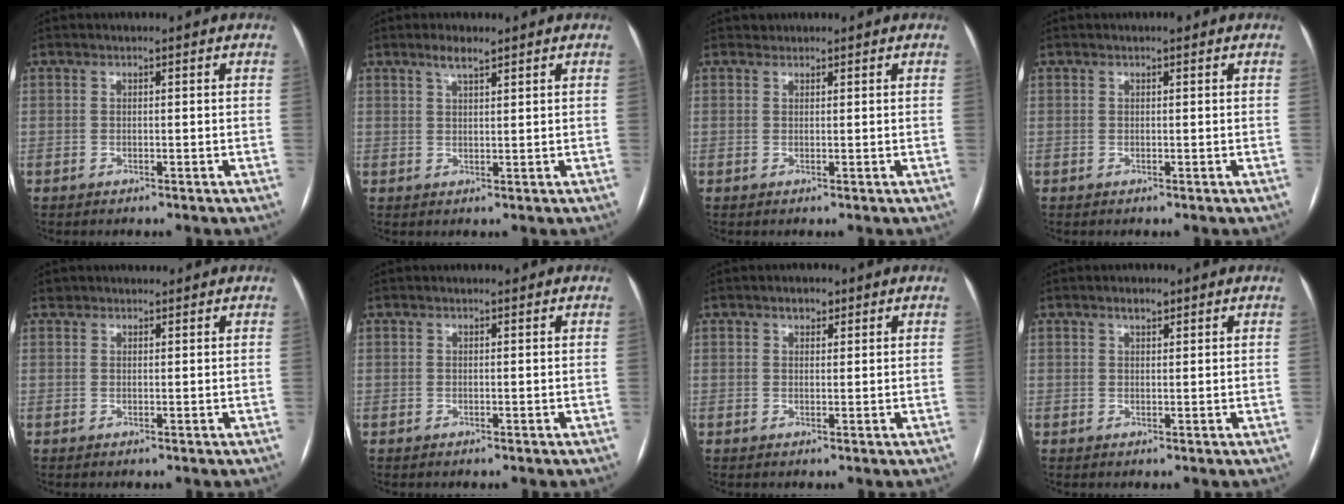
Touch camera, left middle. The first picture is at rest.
{"total": 2.6, "force": [2.0, 0.3, 1.7], "torque": [-0.038, 0.003, 0.038]}
{"total": 0.8, "force": [0.7, 0.3, -0.2], "torque": [-0.002, 0.006, 0.011]}
{"total": 0.8, "force": [0.5, 0.2, 0.6], "torque": [-0.015, 0.004, 0.006]}
{"total": 1.5, "force": [1.4, 0.7, 0.0], "torque": [-0.003, 0.015, 0.022]}
{"total": 0.6, "force": [0.5, 0.1, 0.3], "torque": [-0.010, 0.004, 0.007]}
{"total": 1.9, "force": [1.3, 1.1, 1.0], "torque": [-0.018, 0.006, 0.019]}
{"total": 1.8, "force": [1.3, 0.6, 1.1], "torque": [-0.023, 0.004, 0.022]}